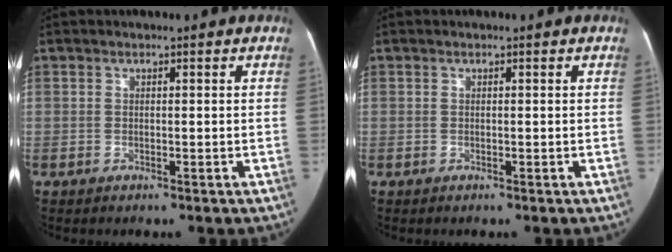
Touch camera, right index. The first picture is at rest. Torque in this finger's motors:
{"motor_torque": [0.00, 0.00, 0.00, 0.00]}